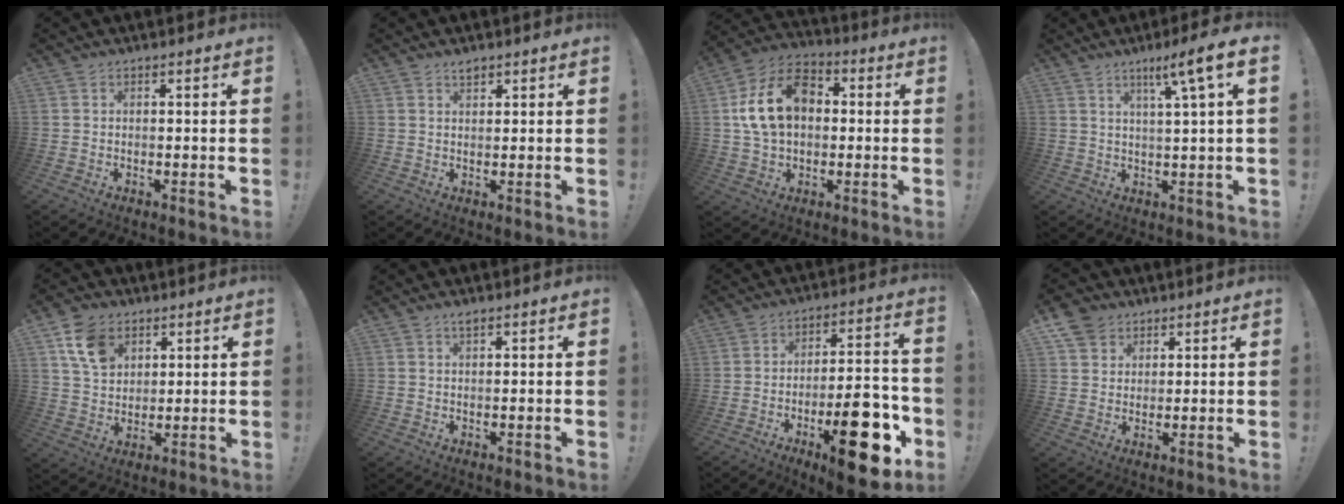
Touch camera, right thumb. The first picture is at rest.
{"total": 2.1, "force": [1.8, 0.6, 0.9], "torque": [-0.009, -0.011, 0.032]}
{"total": 16.9, "force": [2.7, 12.1, 11.4], "torque": [-0.188, 0.011, 0.050]}
{"total": 8.4, "force": [3.9, -0.5, 7.5], "torque": [-0.107, -0.024, 0.052]}
{"total": 11.0, "force": [5.7, 7.7, 5.4], "torque": [-0.086, -0.019, 0.112]}
{"total": 1.3, "force": [1.0, 0.1, 0.8], "torque": [-0.008, -0.005, 0.016]}
{"total": 20.7, "force": [-8.4, 7.6, 17.3], "torque": [-0.227, 0.052, -0.119]}
{"total": 6.6, "force": [4.3, 4.8, 1.0], "torque": [-0.025, -0.019, 0.088]}